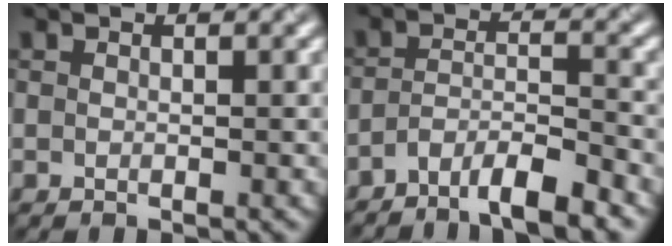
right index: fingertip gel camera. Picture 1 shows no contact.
{"total": 5.1, "force": [-4.1, 0.9, 2.9], "torque": [-0.049, 0.000, -0.076]}